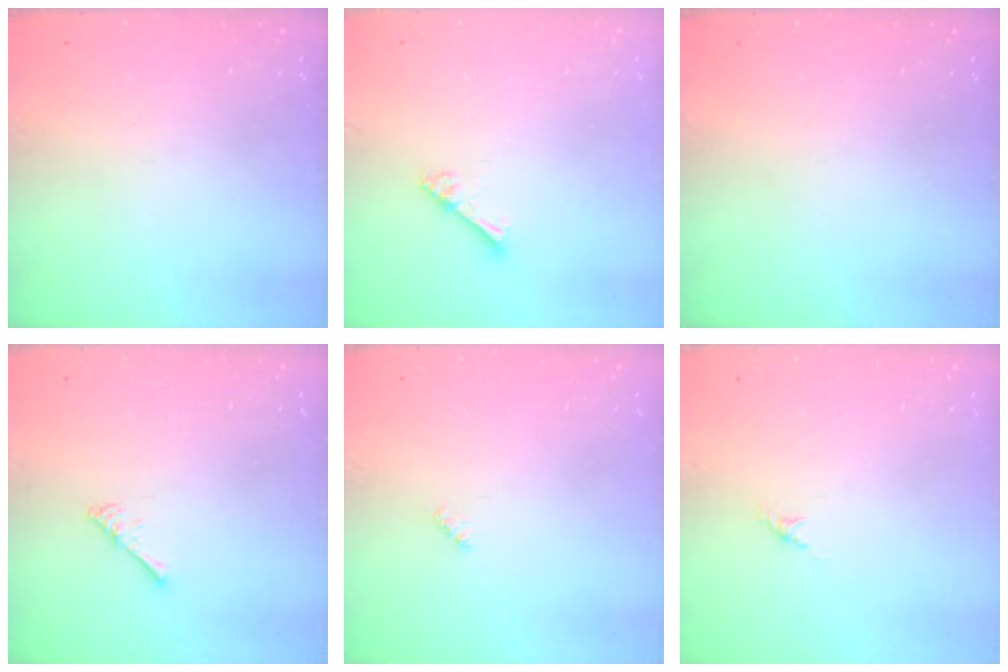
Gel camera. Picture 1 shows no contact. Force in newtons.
{"total": 2.8, "press": 2.8, "slide": 0.3}
{"total": 0.0}
{"total": 2.4, "press": 2.4, "slide": 0.4}
{"total": 2.4, "press": 2.4, "slide": 0.5}
{"total": 2.1, "press": 2.0, "slide": 0.7}